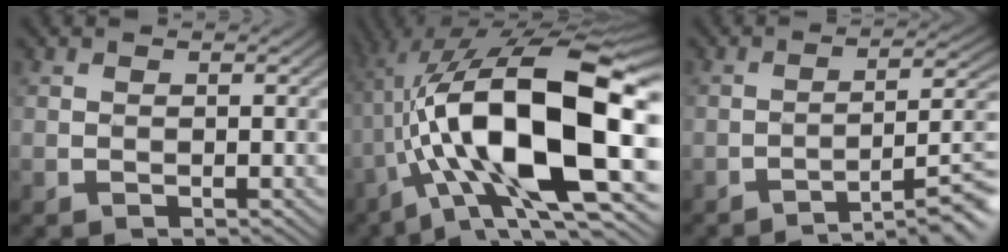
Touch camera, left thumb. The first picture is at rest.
{"total": 19.4, "force": [-1.9, 7.4, 17.9], "torque": [-0.304, 0.018, -0.038]}
{"total": 7.9, "force": [-4.6, 1.6, 6.2], "torque": [-0.084, 0.016, -0.066]}